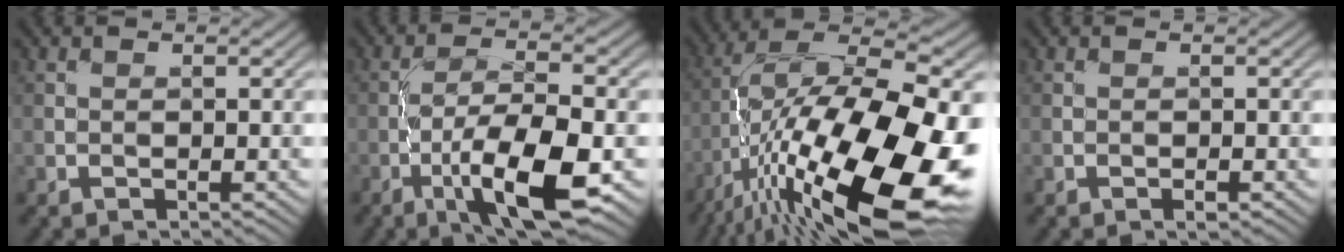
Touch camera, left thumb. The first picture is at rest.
{"total": 10.6, "force": [-4.3, 3.1, 9.1], "torque": [-0.160, -0.001, -0.079]}
{"total": 21.2, "force": [-7.9, 8.4, 17.8], "torque": [-0.321, -0.013, -0.125]}
{"total": 0.7, "force": [-0.4, 0.3, 0.5], "torque": [-0.008, 0.001, -0.008]}